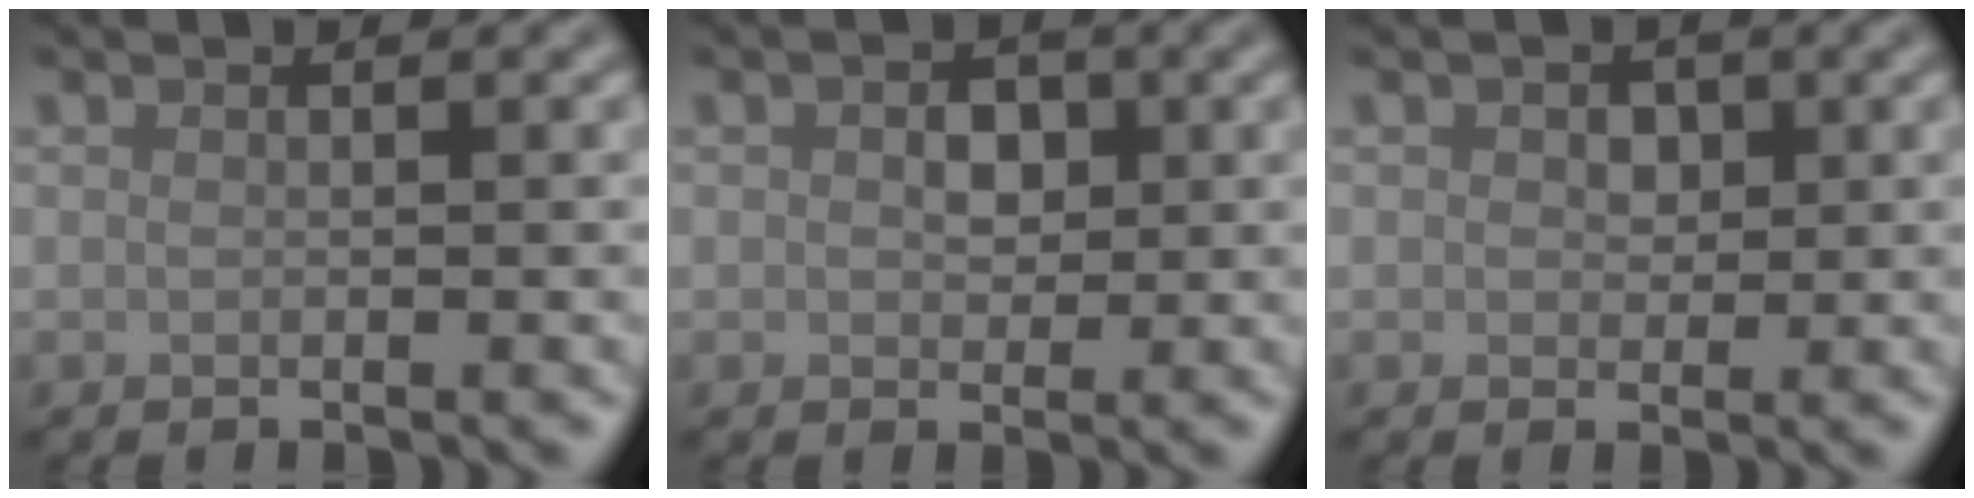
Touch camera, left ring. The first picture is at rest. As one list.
[{"total": 2.1, "force": [0.3, 1.5, 1.4], "torque": [-0.023, 0.000, 0.001]}, {"total": 1.5, "force": [0.4, 1.2, 0.8], "torque": [-0.014, -0.002, 0.004]}]